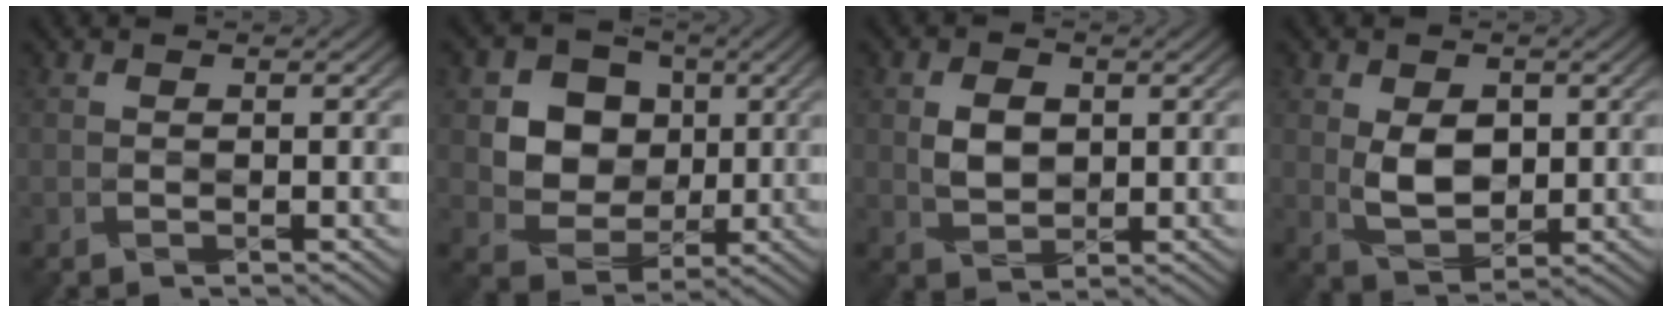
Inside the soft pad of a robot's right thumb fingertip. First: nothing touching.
{"total": 8.1, "force": [2.1, 7.2, 3.1], "torque": [-0.088, -0.003, 0.046]}
{"total": 3.5, "force": [0.8, 2.6, 2.2], "torque": [-0.048, -0.003, 0.017]}
{"total": 4.8, "force": [0.6, 3.3, 3.3], "torque": [-0.067, -0.009, 0.021]}